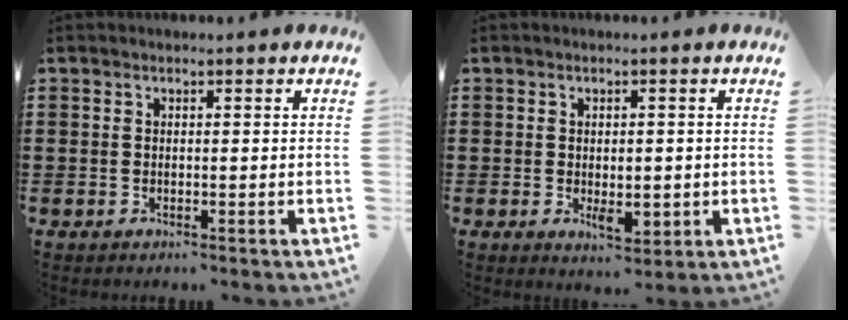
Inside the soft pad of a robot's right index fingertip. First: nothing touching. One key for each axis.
{"total": 2.9, "fx": -0.2, "fy": 1.5, "fz": 2.5, "tx": -0.032, "ty": -0.006, "tz": -0.006}